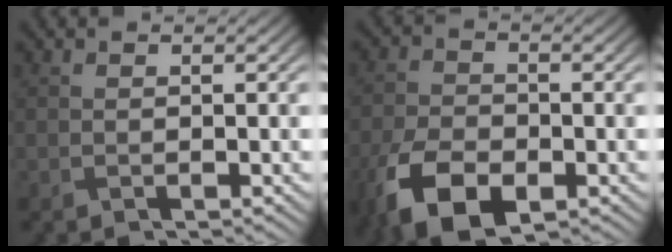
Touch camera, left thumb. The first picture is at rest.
{"total": 9.7, "force": [-5.1, 5.4, 6.3], "torque": [-0.150, -0.024, -0.092]}